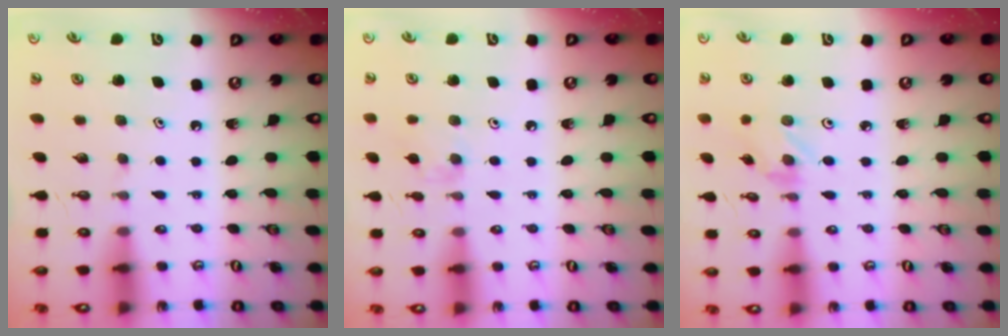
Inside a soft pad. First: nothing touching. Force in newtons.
{"total": 6.3, "press": 6.3, "slide": 0.8}
{"total": 0.8, "press": 0.8, "slide": 0.1}